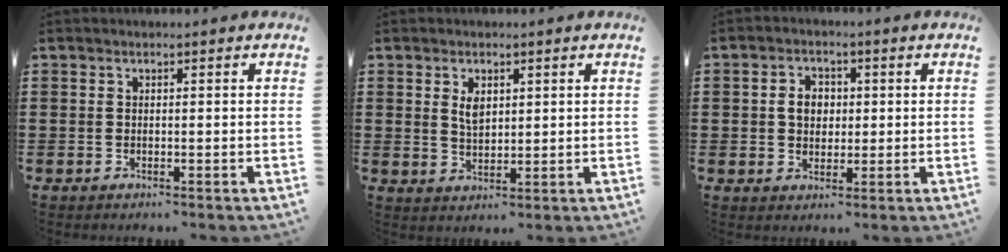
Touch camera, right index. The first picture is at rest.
{"total": 3.0, "force": [1.3, 1.7, 2.2], "torque": [-0.040, 0.002, 0.021]}
{"total": 3.6, "force": [0.2, 2.9, 2.2], "torque": [-0.052, 0.011, 0.000]}